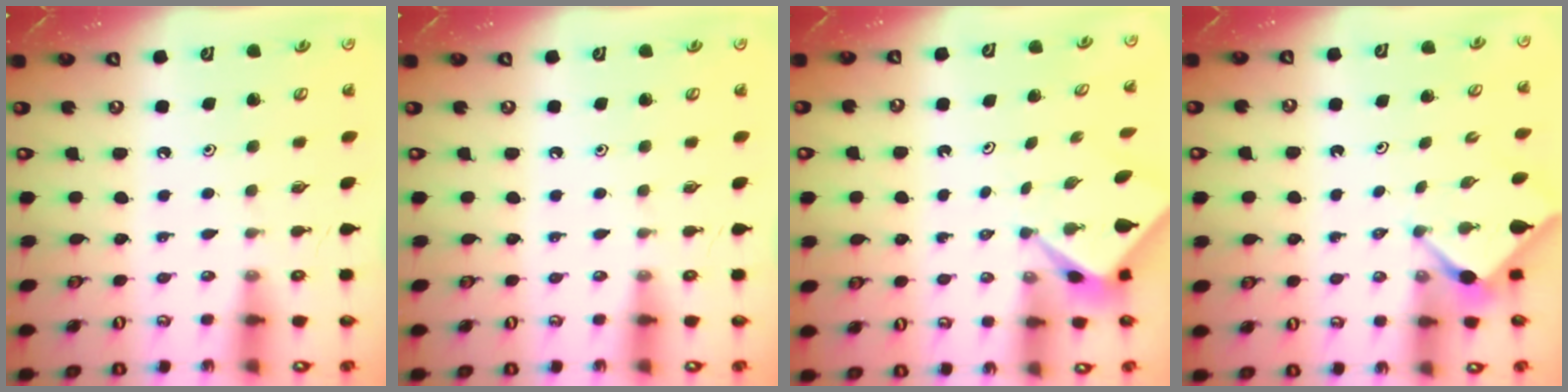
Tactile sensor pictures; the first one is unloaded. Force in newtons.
{"total": 0.0}
{"total": 2.1, "press": 2.1, "slide": 0.2}
{"total": 3.0, "press": 3.0, "slide": 0.3}